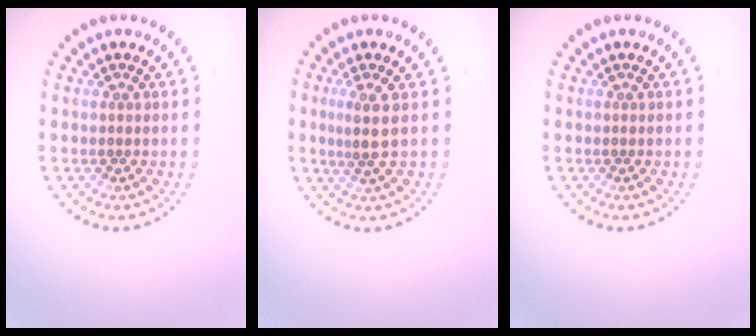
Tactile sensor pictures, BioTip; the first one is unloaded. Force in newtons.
{"total": 1.9, "press": 1.6, "slide": 1.1}
{"total": 0.0}